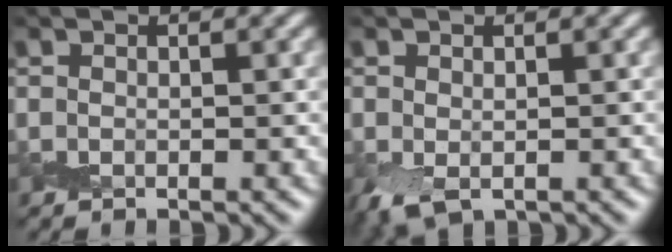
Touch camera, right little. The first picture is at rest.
{"total": 2.1, "force": [-0.8, 1.3, 1.5], "torque": [-0.036, -0.013, -0.014]}